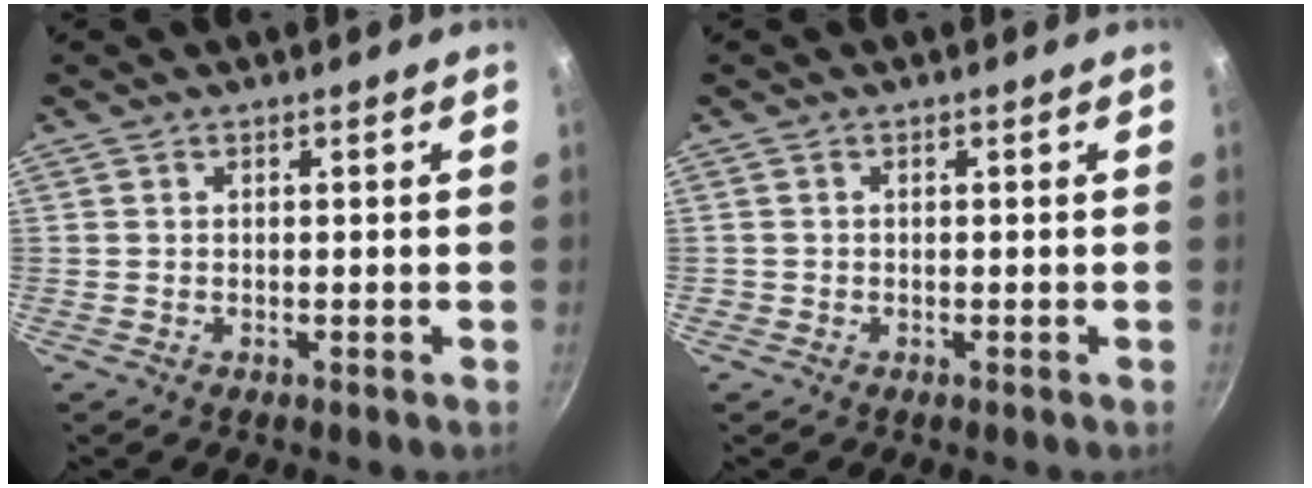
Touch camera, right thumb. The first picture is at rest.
{"total": 0.5, "force": [-0.2, 0.5, 0.0], "torque": [0.002, 0.001, -0.004]}